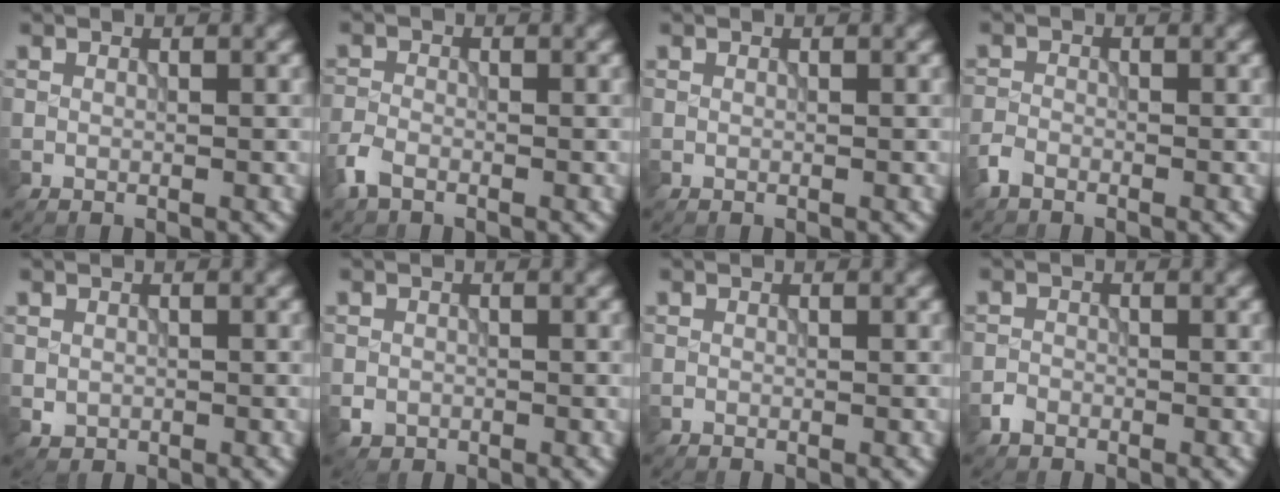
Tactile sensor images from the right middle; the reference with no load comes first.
{"total": 2.0, "force": [-1.4, 0.9, 1.0], "torque": [-0.026, -0.001, -0.038]}
{"total": 0.0}
{"total": 1.4, "force": [-1.2, 0.7, 0.5], "torque": [-0.008, 0.002, -0.029]}
{"total": 0.9, "force": [-0.1, 0.9, 0.3], "torque": [-0.003, -0.004, 0.000]}
{"total": 1.1, "force": [-0.5, 1.0, 0.2], "torque": [0.004, -0.003, -0.010]}
{"total": 0.0}
{"total": 1.1, "force": [-0.8, 0.7, 0.2], "torque": [0.002, 0.002, -0.017]}